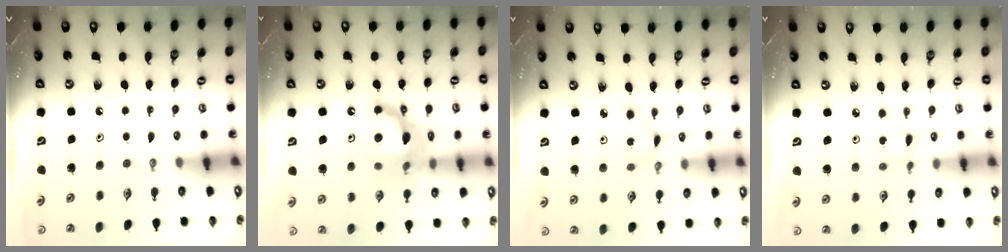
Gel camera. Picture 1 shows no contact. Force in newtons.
{"total": 13.4, "press": 13.3, "slide": 1.9}
{"total": 3.0, "press": 3.0, "slide": 0.1}
{"total": 1.3, "press": 1.3, "slide": 0.2}